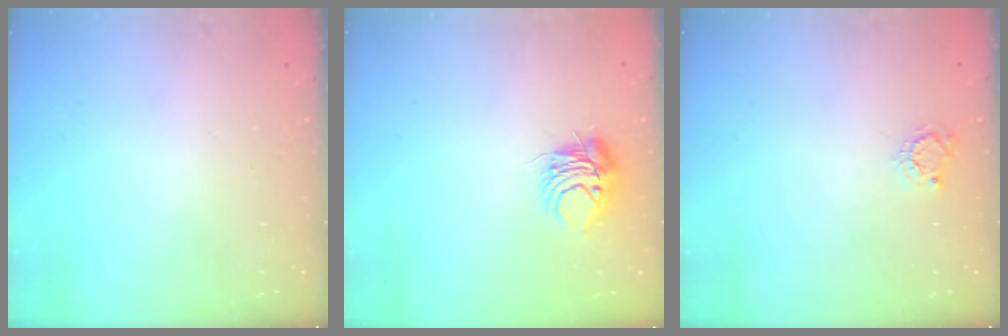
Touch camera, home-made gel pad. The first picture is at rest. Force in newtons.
{"total": 8.3, "press": 8.2, "slide": 1.0}
{"total": 3.8, "press": 3.8, "slide": 0.4}